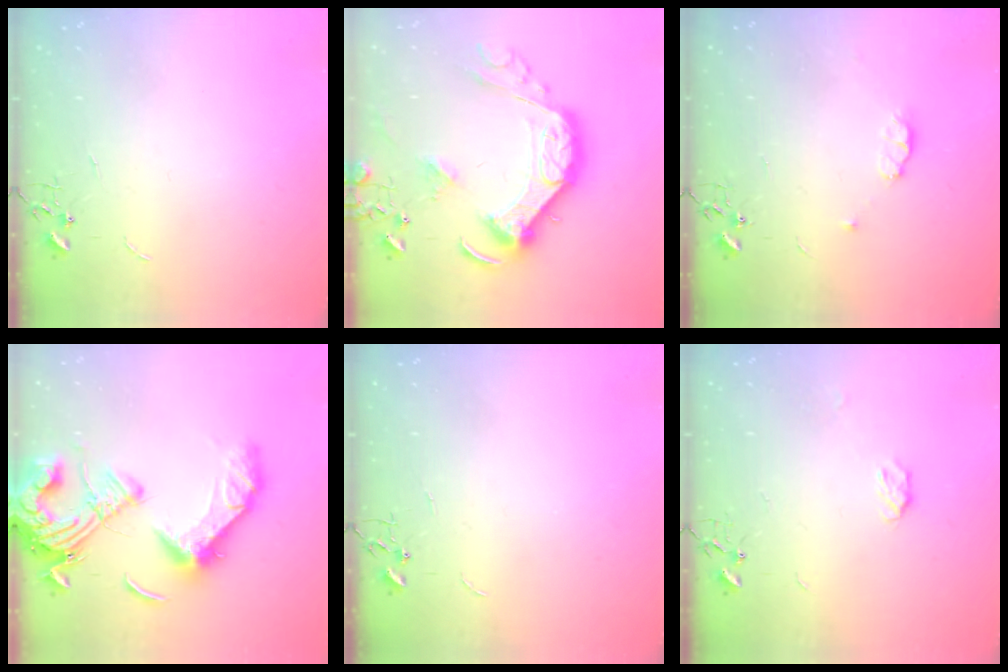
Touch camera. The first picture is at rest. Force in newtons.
{"total": 20.4, "press": 20.4, "slide": 1.2}
{"total": 5.3, "press": 5.1, "slide": 1.3}
{"total": 22.4, "press": 22.2, "slide": 3.4}
{"total": 0.0}
{"total": 4.7, "press": 4.6, "slide": 0.7}